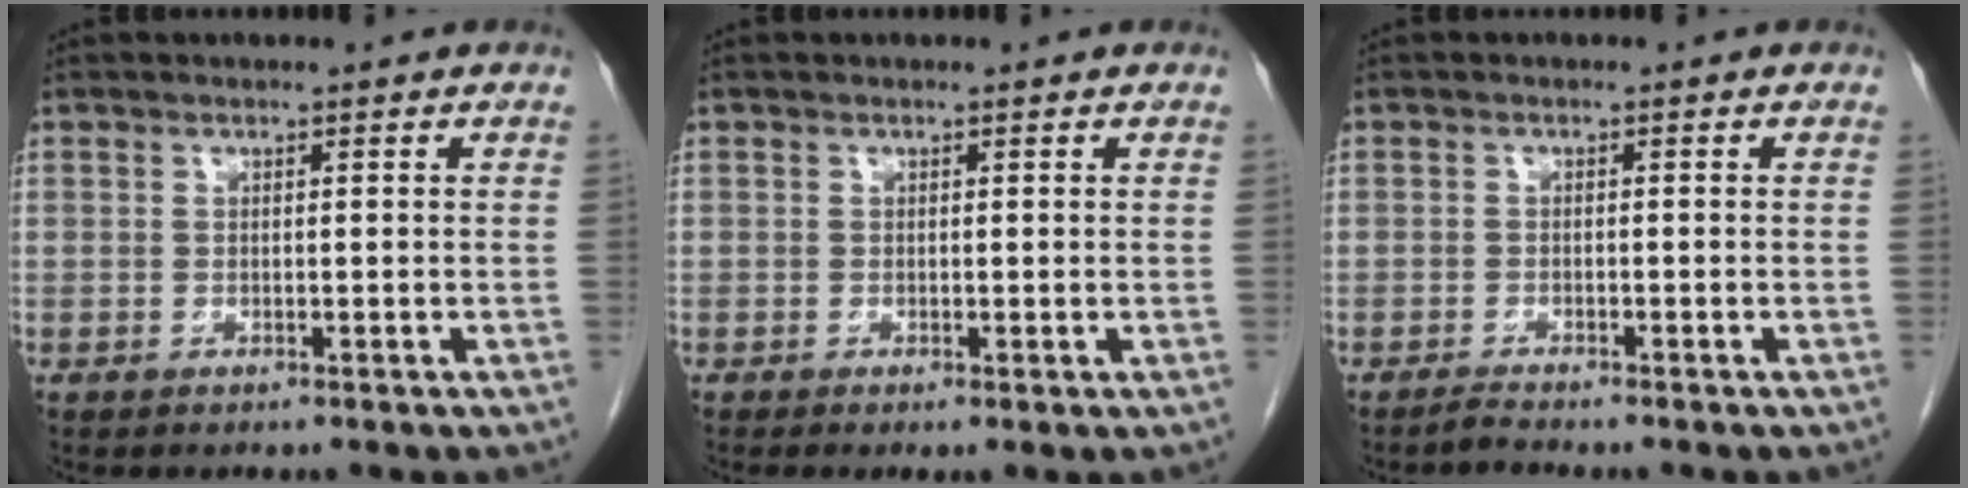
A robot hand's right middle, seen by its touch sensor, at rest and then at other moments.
{"total": 0.8, "force": [-0.1, 0.2, 0.8], "torque": [-0.017, -0.003, 0.001]}
{"total": 1.2, "force": [-1.2, -0.2, 0.2], "torque": [-0.009, -0.005, -0.023]}